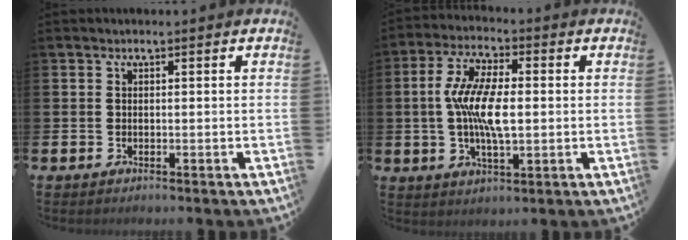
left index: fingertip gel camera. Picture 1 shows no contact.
{"total": 8.7, "force": [0.4, 3.4, 8.0], "torque": [-0.149, 0.002, 0.001]}